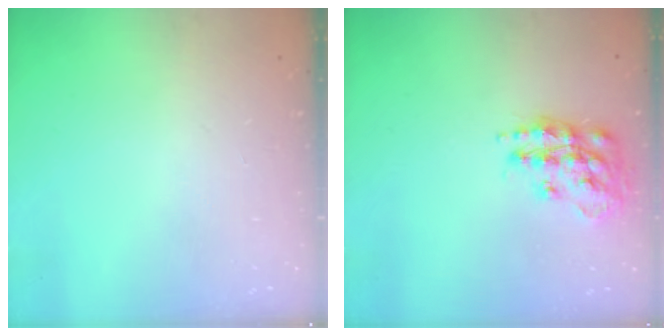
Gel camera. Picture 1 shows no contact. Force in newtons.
{"total": 15.5, "press": 15.4, "slide": 1.3}